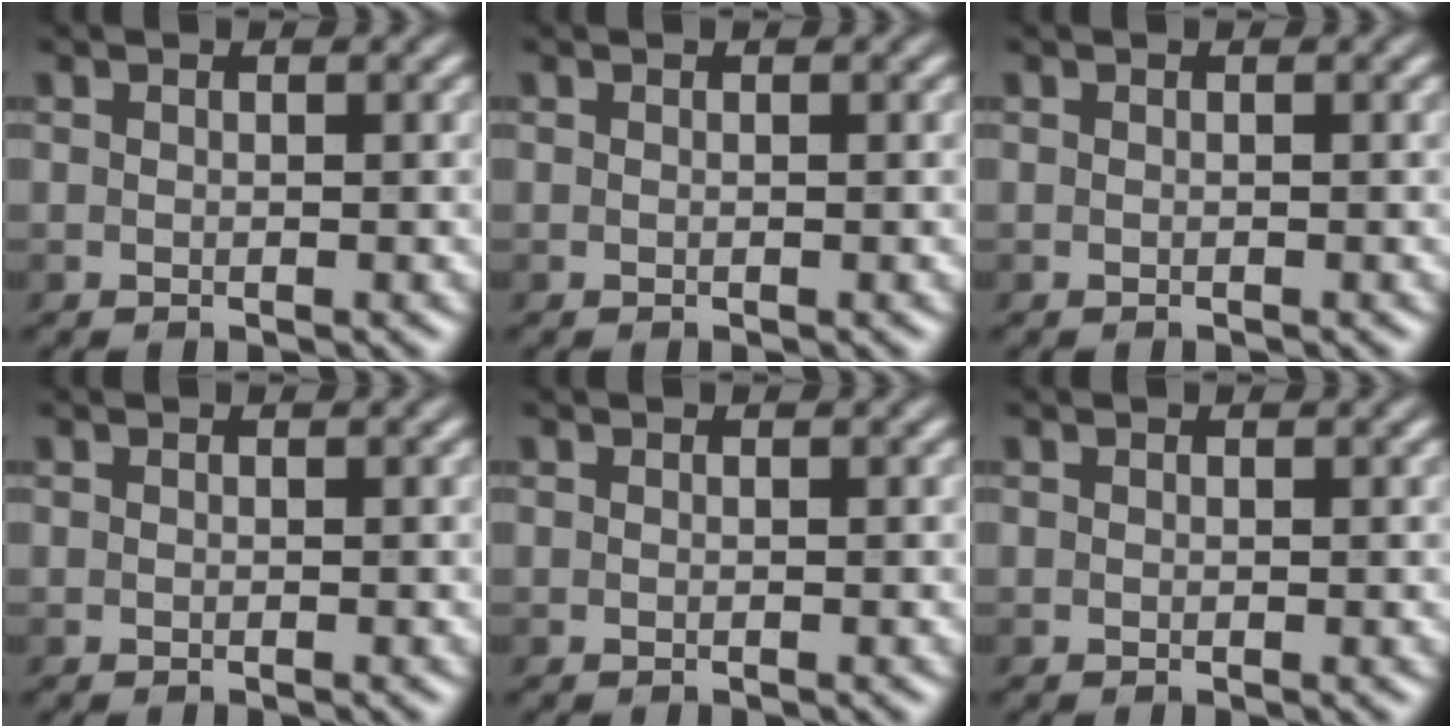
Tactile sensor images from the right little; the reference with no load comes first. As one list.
[{"total": 0.0}, {"total": 0.0}, {"total": 0.0}, {"total": 0.0}, {"total": 0.0}]